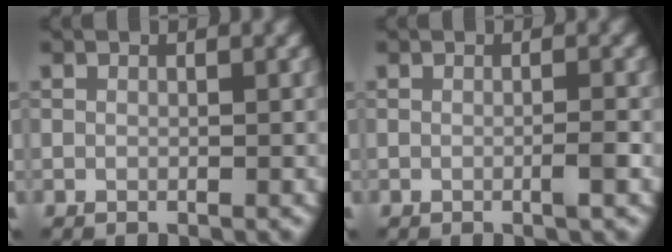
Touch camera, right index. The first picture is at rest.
{"total": 1.2, "force": [-0.4, 0.0, 1.1], "torque": [-0.017, 0.002, -0.009]}